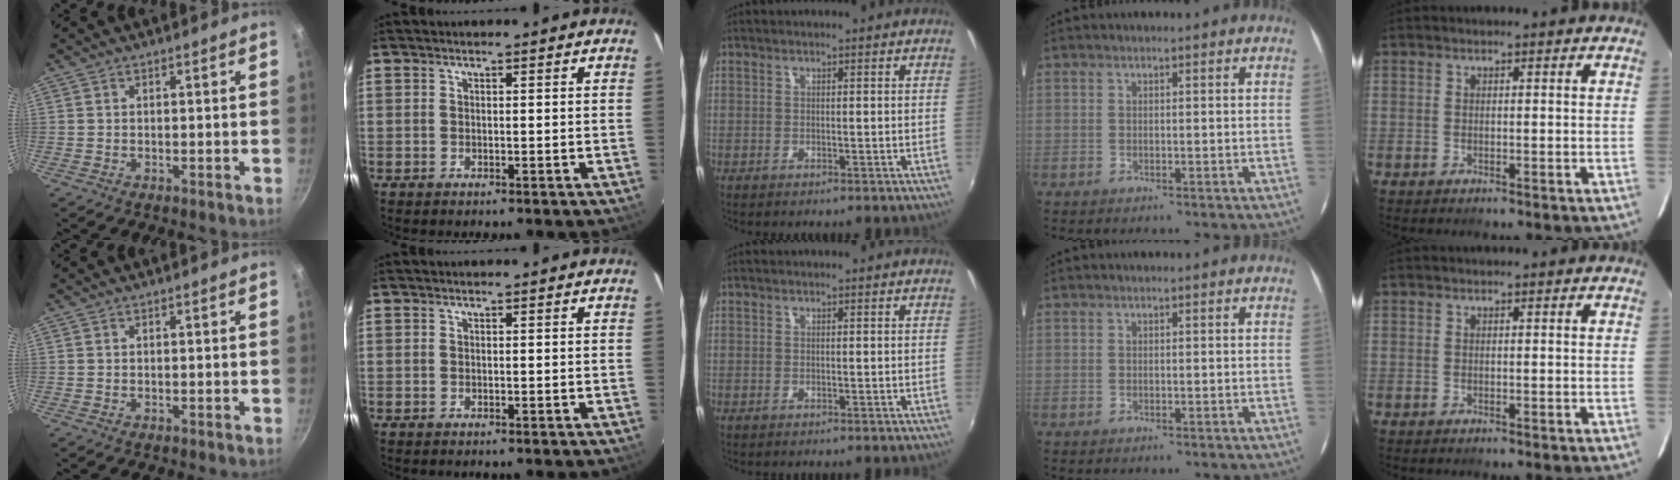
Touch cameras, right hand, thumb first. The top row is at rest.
{}